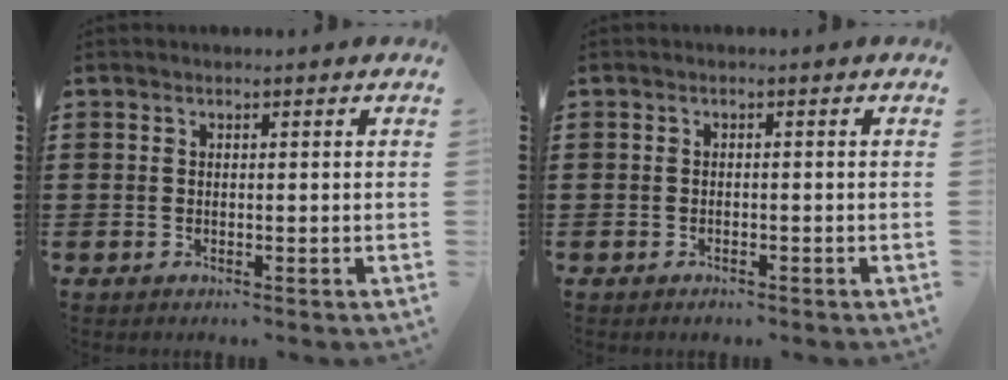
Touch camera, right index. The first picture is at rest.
{"total": 0.6, "force": [-0.6, 0.0, 0.2], "torque": [-0.007, -0.005, -0.010]}